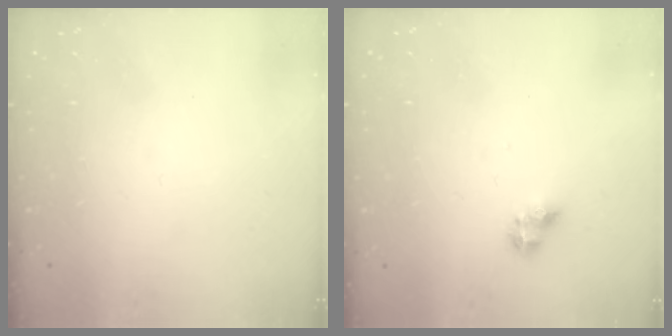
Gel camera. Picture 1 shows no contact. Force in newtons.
{"total": 4.6, "press": 4.6, "slide": 0.1}